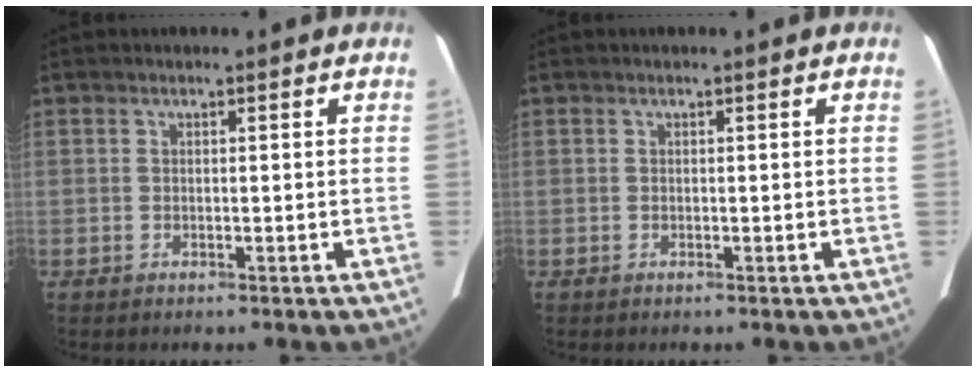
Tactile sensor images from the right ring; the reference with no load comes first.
{"total": 0.0}